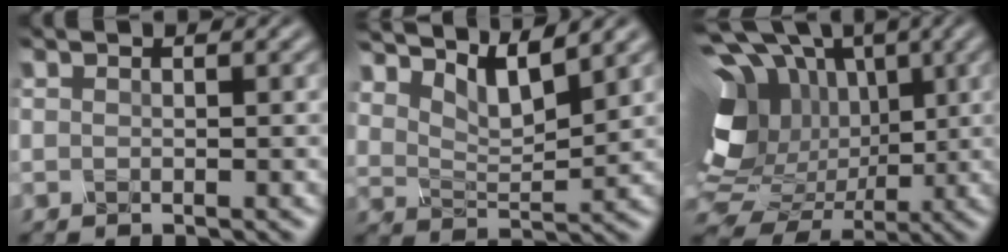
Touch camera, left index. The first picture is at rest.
{"total": 5.1, "force": [3.4, 1.9, 3.3], "torque": [-0.071, -0.003, 0.058]}
{"total": 12.7, "force": [1.7, 9.6, 8.2], "torque": [-0.174, 0.005, 0.037]}